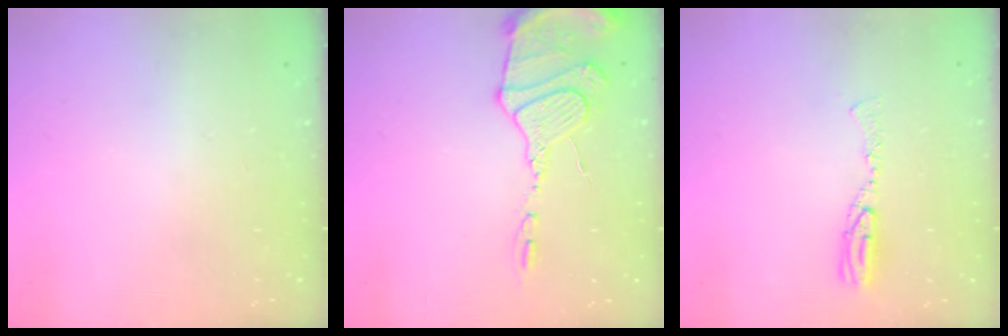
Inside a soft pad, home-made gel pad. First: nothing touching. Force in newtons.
{"total": 18.1, "press": 17.8, "slide": 3.3}
{"total": 8.1, "press": 7.9, "slide": 1.7}